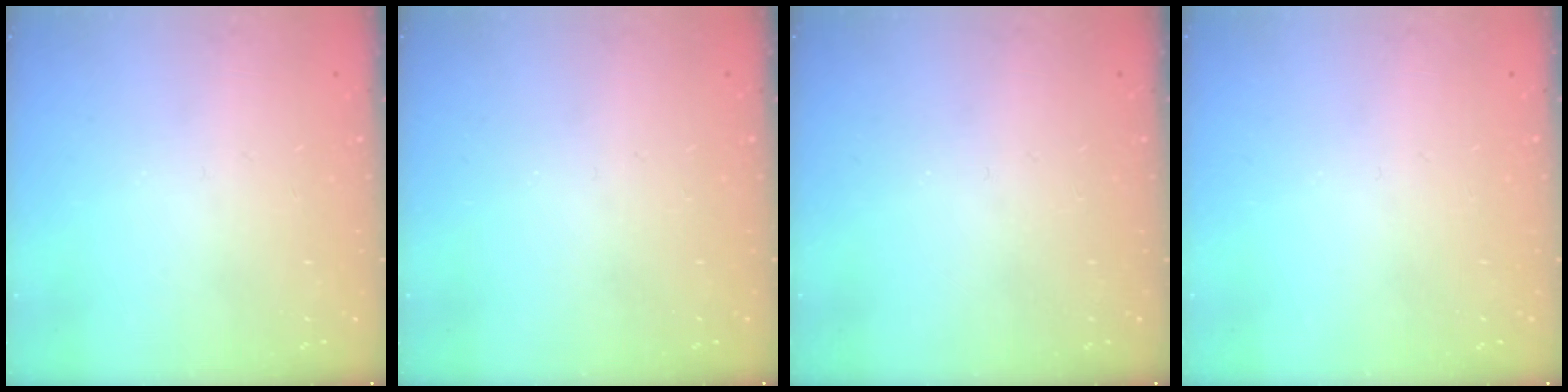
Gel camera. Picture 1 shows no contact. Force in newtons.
{"total": 0.0}
{"total": 0.0}
{"total": 0.0}